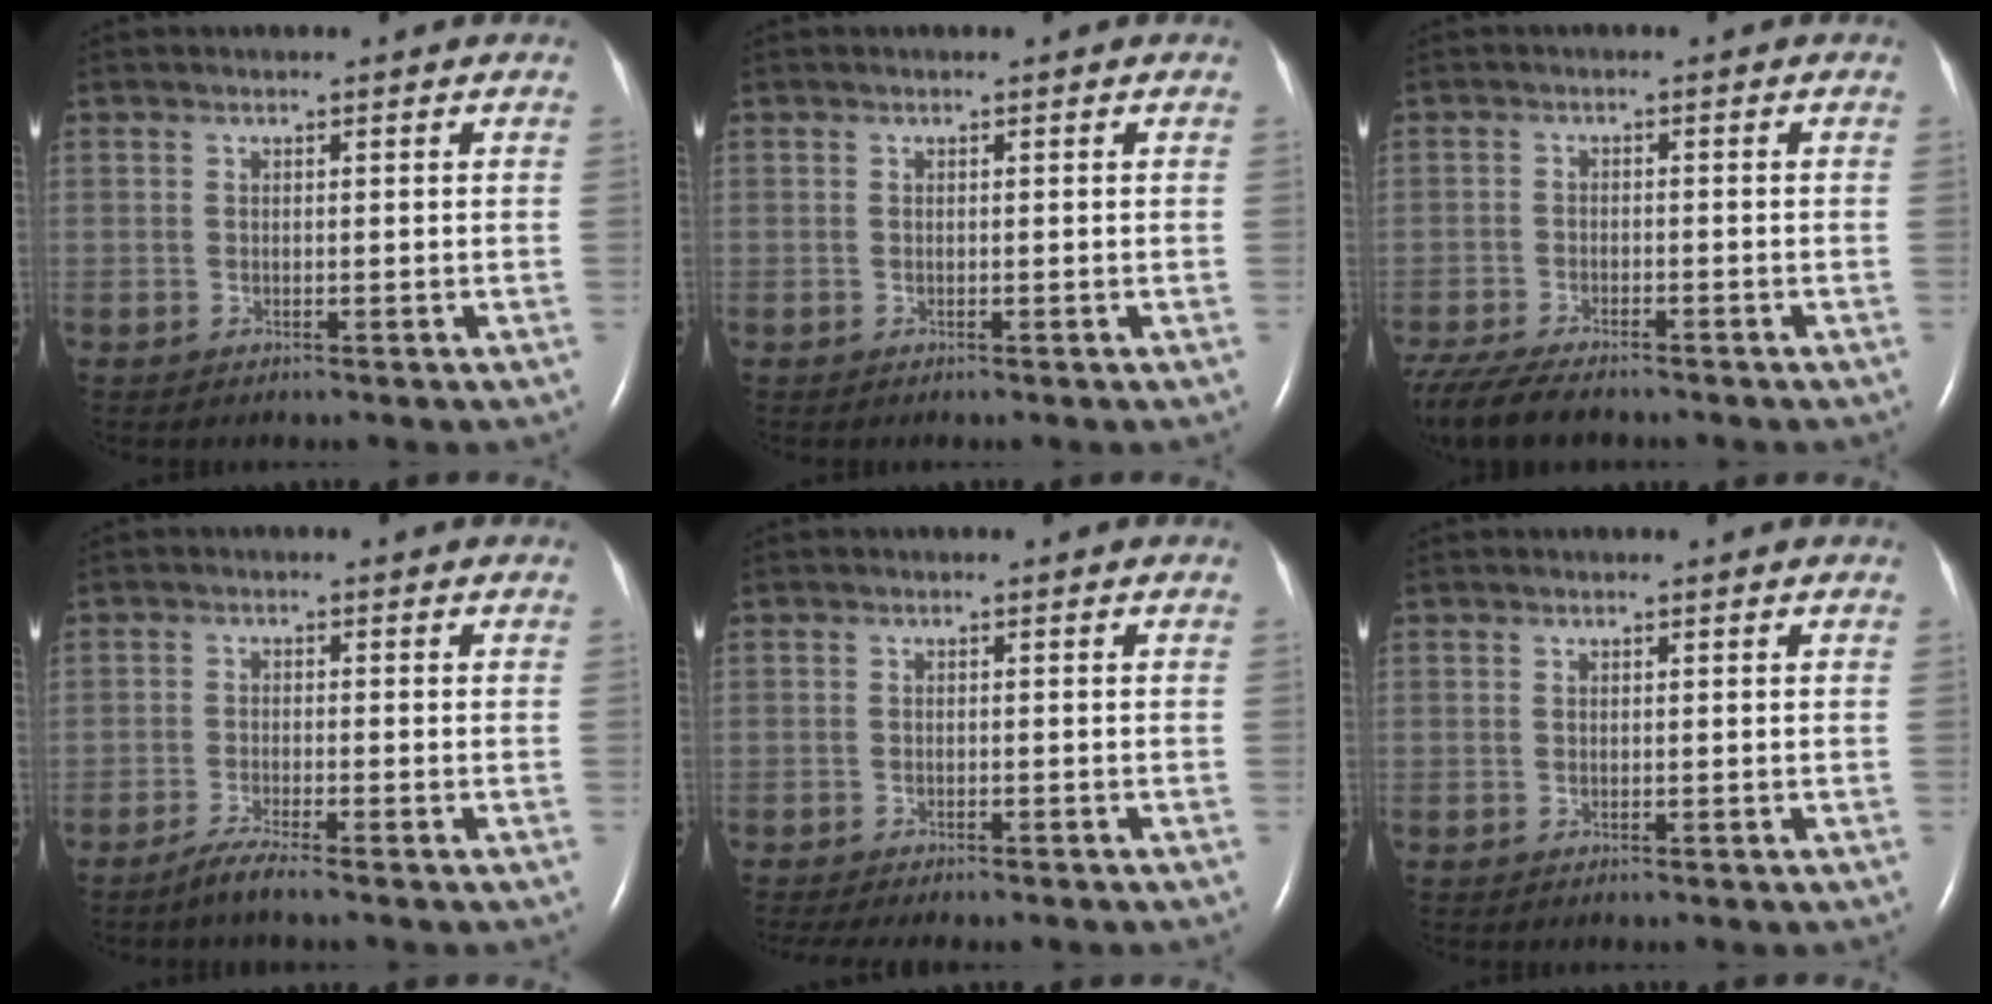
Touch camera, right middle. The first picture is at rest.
{"total": 0.0}
{"total": 11.1, "force": [-9.1, 2.9, 5.7], "torque": [-0.106, -0.021, -0.147]}
{"total": 2.8, "force": [-2.3, -0.5, 1.6], "torque": [-0.045, -0.009, -0.048]}
{"total": 9.0, "force": [-7.7, 2.0, 4.2], "torque": [-0.052, -0.007, -0.098]}
{"total": 0.0}